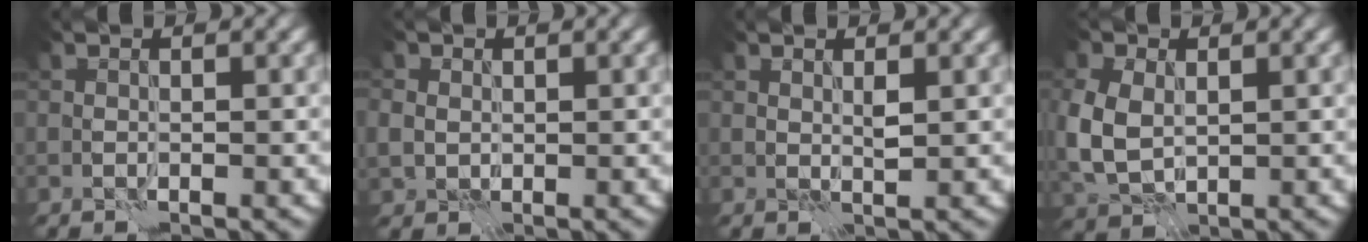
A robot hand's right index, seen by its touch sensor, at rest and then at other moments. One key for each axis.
{"total": 2.2, "fx": 0.6, "fy": 2.0, "fz": 0.6, "tx": -0.010, "ty": 0.004, "tz": 0.010}
{"total": 0.8, "fx": 0.7, "fy": 0.1, "fz": 0.4, "tx": -0.010, "ty": -0.003, "tz": 0.012}
{"total": 5.3, "fx": 0.5, "fy": 3.9, "fz": 3.5, "tx": -0.098, "ty": -0.006, "tz": 0.014}